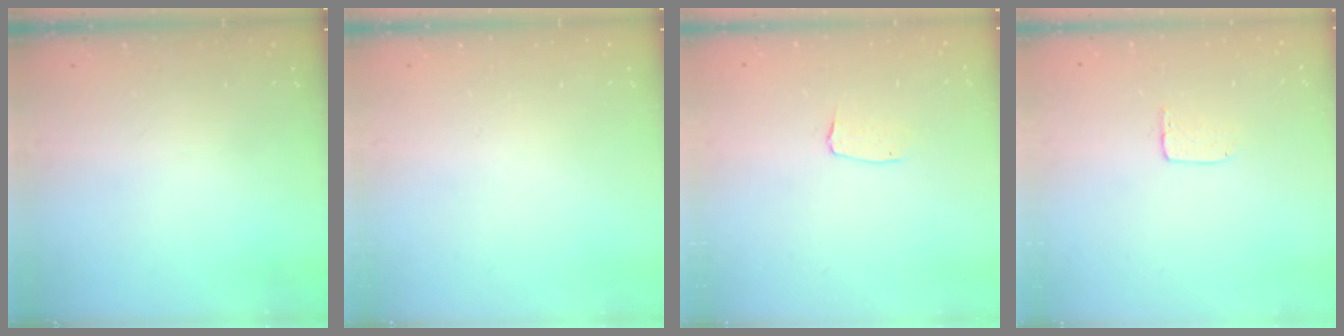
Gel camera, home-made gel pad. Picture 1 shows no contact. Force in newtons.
{"total": 0.0}
{"total": 3.7, "press": 3.7, "slide": 0.2}
{"total": 5.2, "press": 5.2, "slide": 0.4}